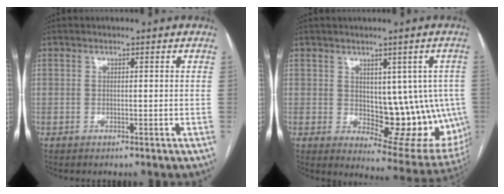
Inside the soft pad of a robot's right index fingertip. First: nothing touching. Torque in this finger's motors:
{"motor_torque": [0.85, 0.36, 0.14, 0.03]}